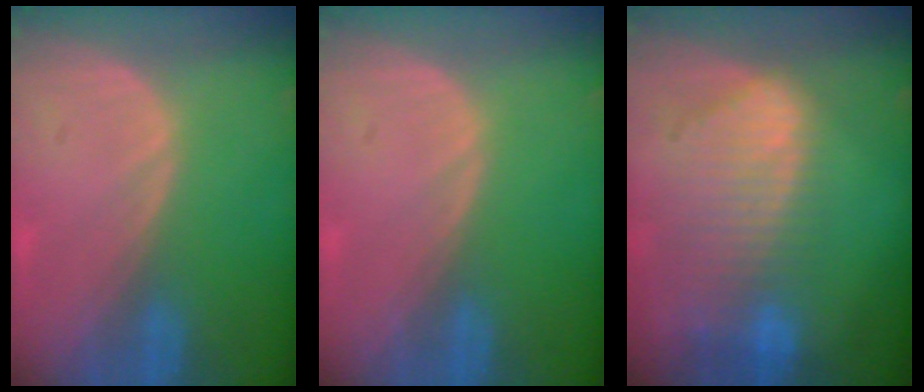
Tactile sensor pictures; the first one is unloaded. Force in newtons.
{"total": 0.0}
{"total": 9.7, "press": 8.4, "slide": 5.0}